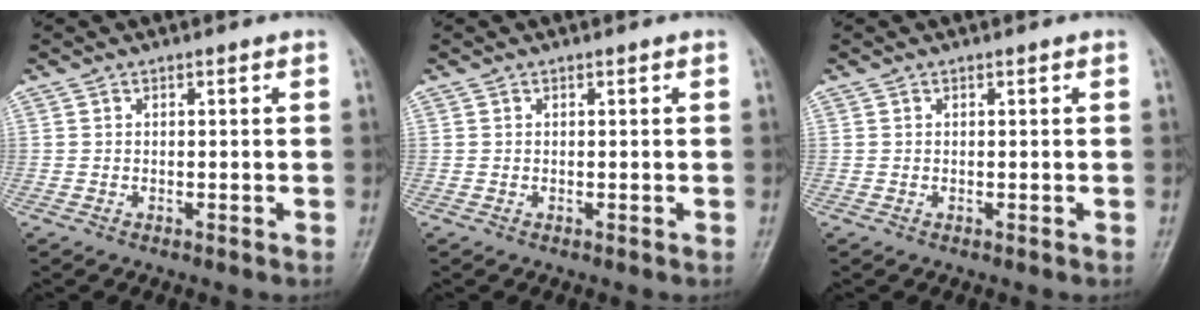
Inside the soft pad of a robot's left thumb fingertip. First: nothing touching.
{"total": 0.0}
{"total": 0.0}